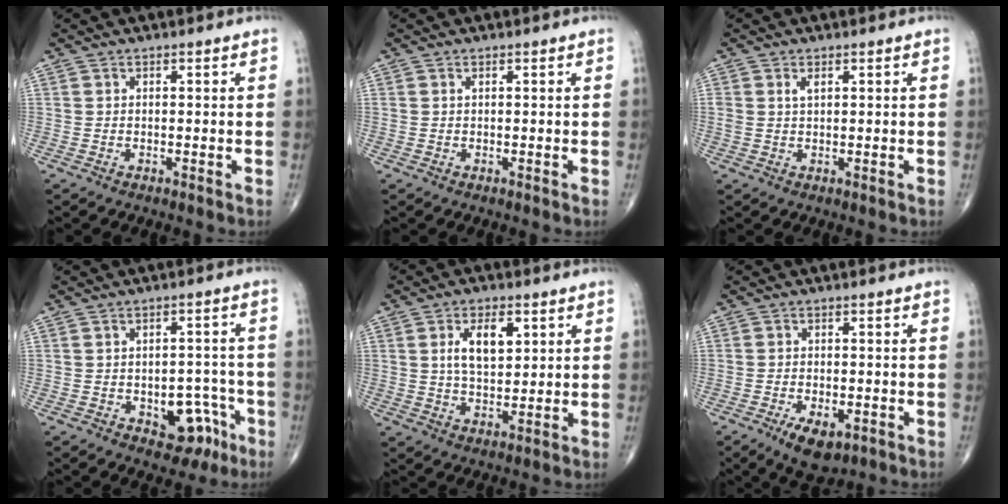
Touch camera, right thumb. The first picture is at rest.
{"total": 0.0}
{"total": 1.6, "force": [0.7, 0.8, 1.2], "torque": [-0.026, 0.005, 0.018]}
{"total": 8.4, "force": [-3.7, 5.3, 5.3], "torque": [-0.028, 0.037, -0.042]}
{"total": 7.9, "force": [2.5, 4.1, 6.4], "torque": [-0.095, -0.010, 0.045]}
{"total": 6.6, "force": [-3.2, 3.3, 4.7], "torque": [-0.070, 0.005, -0.045]}